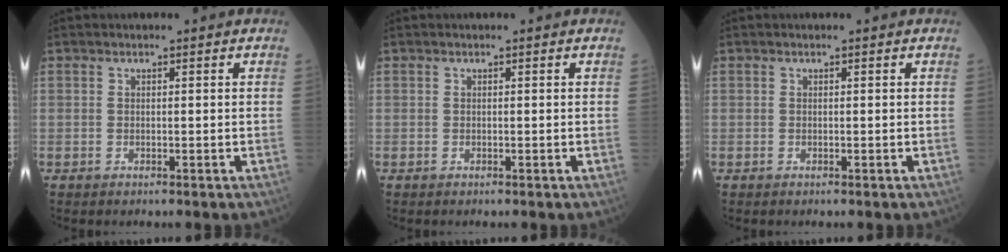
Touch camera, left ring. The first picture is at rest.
{"total": 0.0}
{"total": 0.0}